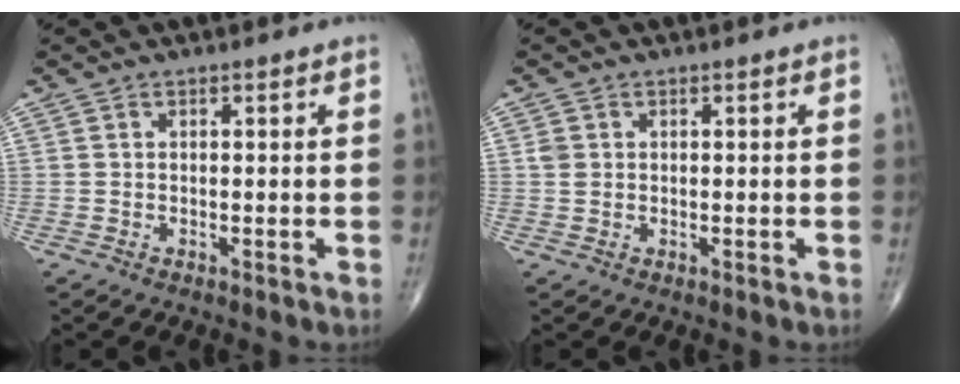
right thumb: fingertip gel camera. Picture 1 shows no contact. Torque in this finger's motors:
{"motor_torque": [0.30, 0.26, 0.47, 0.38, 0.00]}